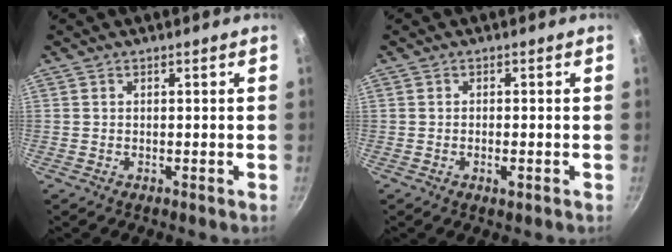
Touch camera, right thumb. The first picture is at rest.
{"total": 1.8, "force": [-0.7, 0.5, 1.6], "torque": [-0.036, 0.000, -0.015]}